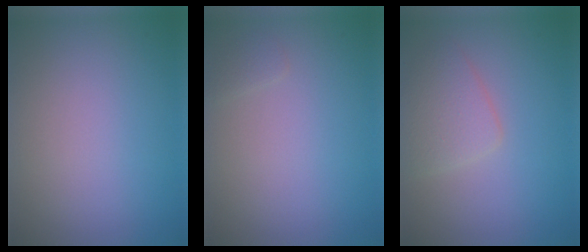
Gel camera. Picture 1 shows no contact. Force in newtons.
{"total": 0.6, "press": 0.6, "slide": 0.0}
{"total": 2.6, "press": 2.6, "slide": 0.2}